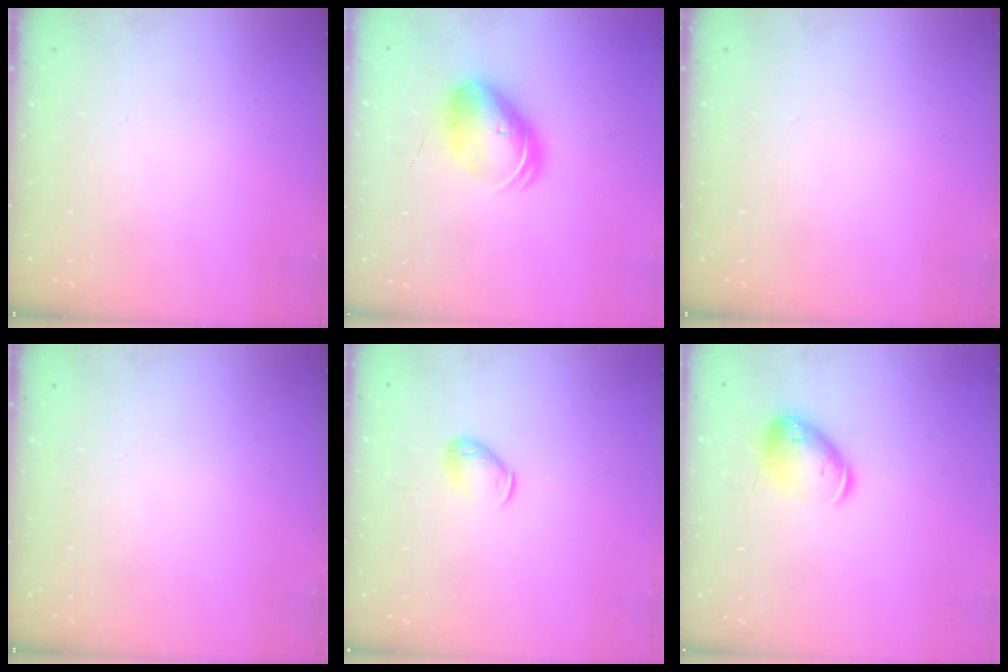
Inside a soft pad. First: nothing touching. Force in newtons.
{"total": 9.2, "press": 9.0, "slide": 2.0}
{"total": 0.0}
{"total": 0.0}
{"total": 5.8, "press": 5.6, "slide": 1.2}
{"total": 10.8, "press": 10.6, "slide": 1.8}